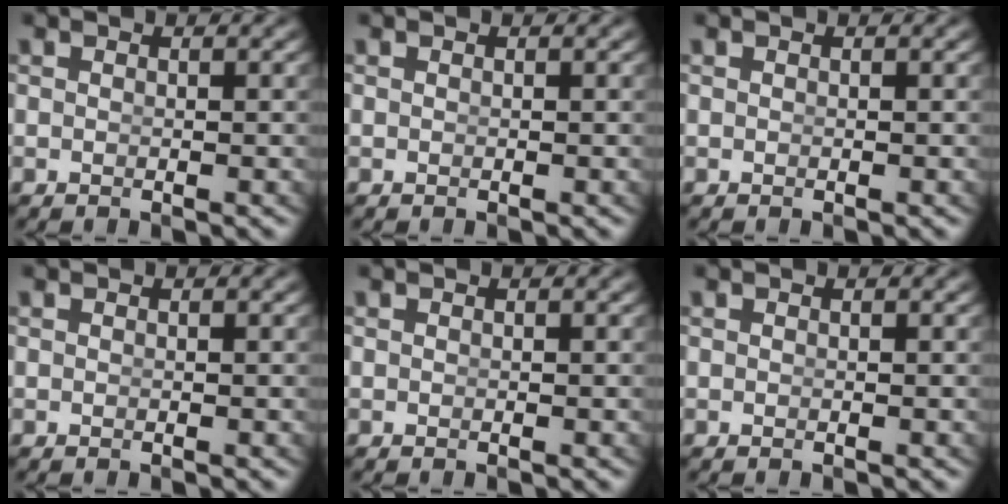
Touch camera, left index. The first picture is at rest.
{"total": 0.0}
{"total": 0.0}
{"total": 0.0}
{"total": 0.0}
{"total": 0.0}